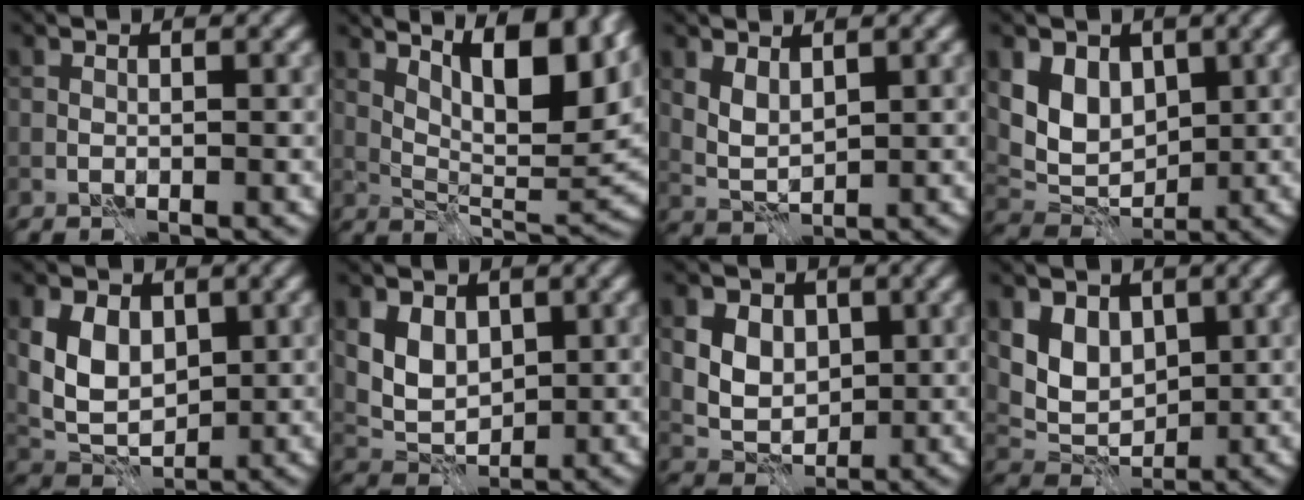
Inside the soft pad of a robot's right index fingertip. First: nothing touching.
{"total": 10.5, "force": [5.7, 3.2, 8.2], "torque": [-0.136, 0.004, 0.103]}
{"total": 2.6, "force": [1.2, 1.4, 1.8], "torque": [-0.044, -0.005, 0.029]}
{"total": 4.9, "force": [1.8, 3.6, 2.8], "torque": [-0.056, -0.011, 0.030]}
{"total": 5.2, "force": [1.1, 3.7, 3.5], "torque": [-0.072, -0.005, 0.021]}
{"total": 3.9, "force": [1.2, 2.9, 2.3], "torque": [-0.047, -0.008, 0.023]}
{"total": 6.9, "force": [2.3, 5.4, 3.6], "torque": [-0.070, 0.017, 0.031]}
{"total": 4.4, "force": [1.6, 3.3, 2.4], "torque": [-0.051, -0.011, 0.027]}